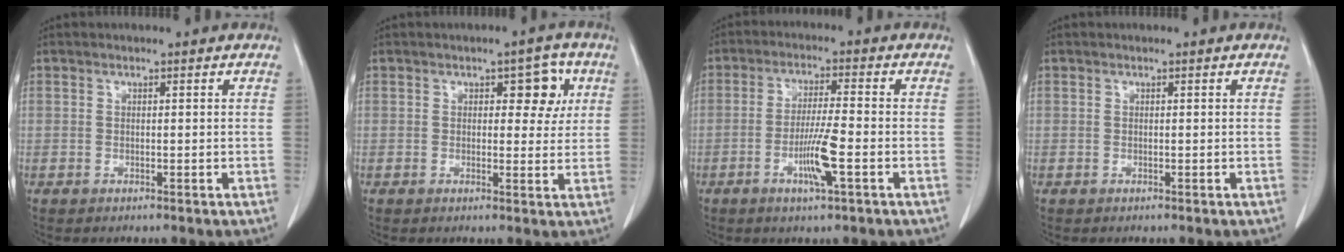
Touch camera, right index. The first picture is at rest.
{"total": 4.9, "force": [1.7, 2.6, 3.8], "torque": [-0.039, 0.012, 0.021]}
{"total": 9.7, "force": [-3.1, -0.1, 9.2], "torque": [-0.178, -0.014, -0.060]}
{"total": 0.0}